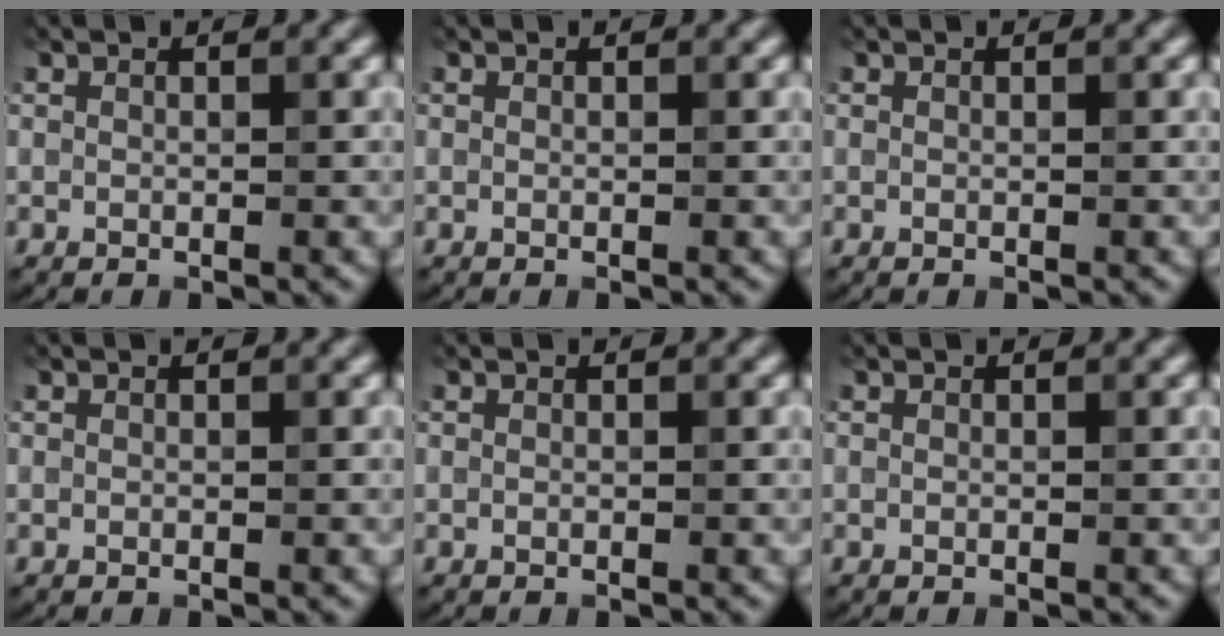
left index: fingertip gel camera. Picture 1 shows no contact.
{"total": 0.0}
{"total": 0.0}
{"total": 0.0}
{"total": 0.0}
{"total": 0.0}